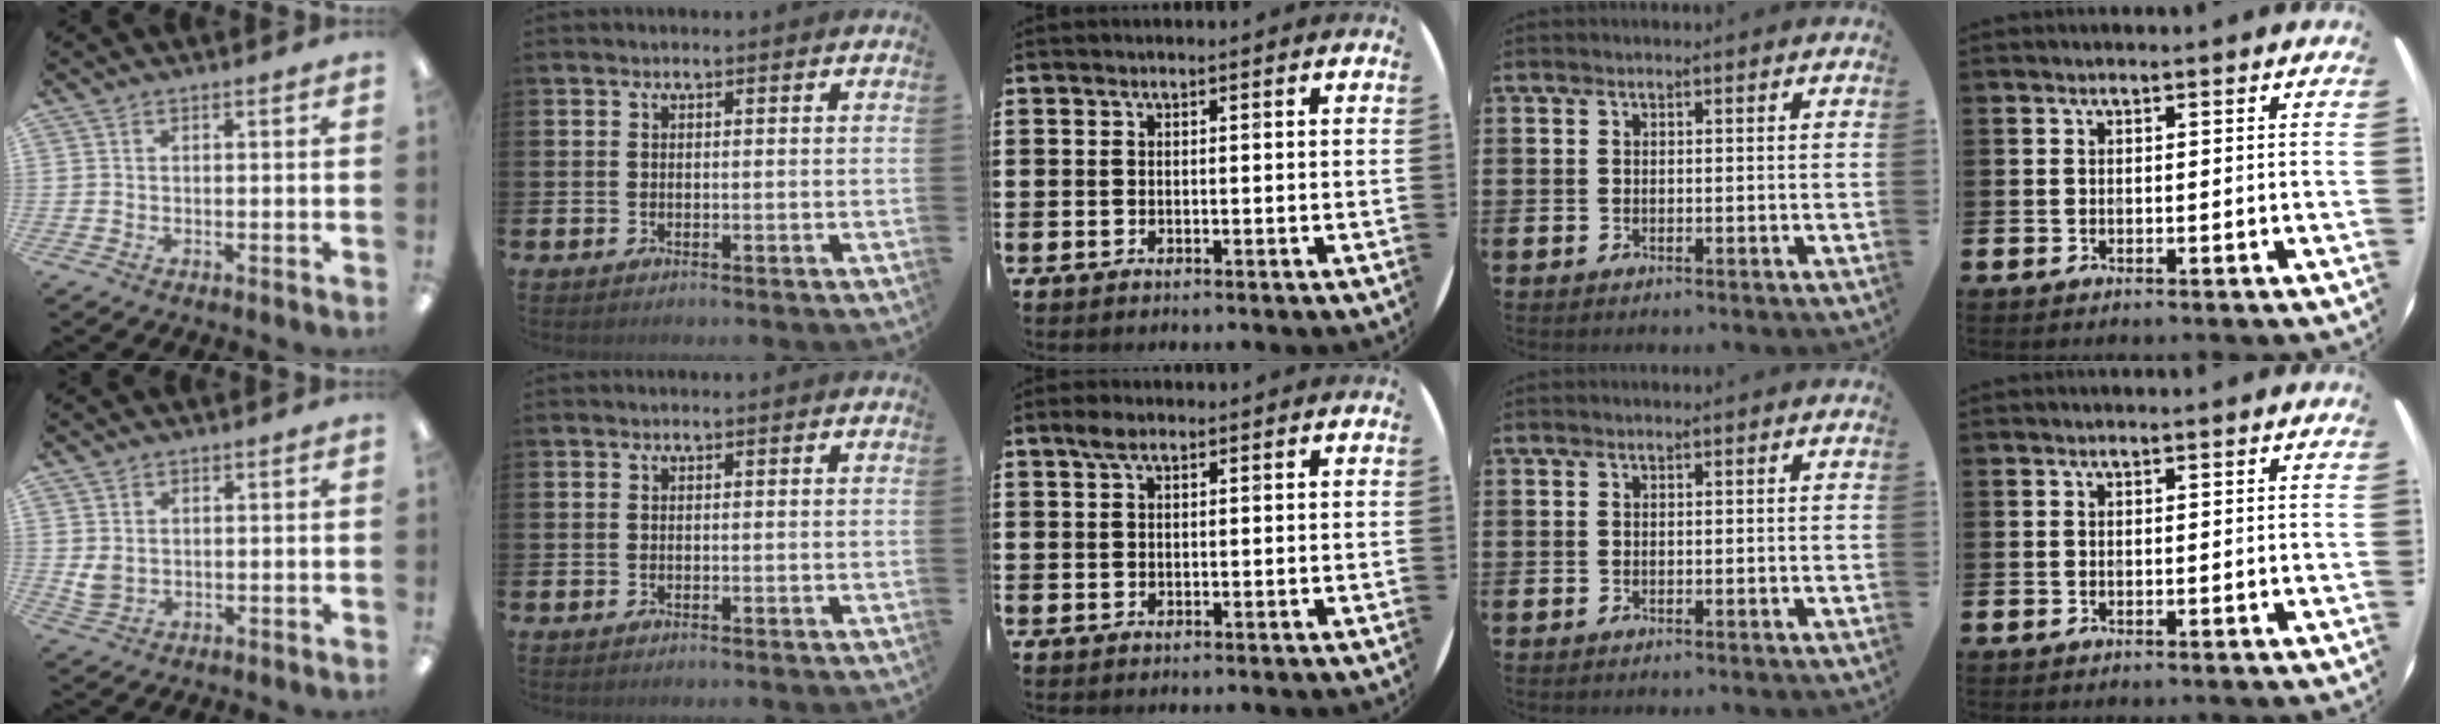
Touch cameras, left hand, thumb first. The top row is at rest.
{"thumb": {"total": 3.4, "force": [1.3, 2.6, 1.8], "torque": [-0.029, 0.000, 0.025]}, "middle": {"total": 1.9, "force": [1.1, 0.8, 1.3], "torque": [-0.020, 0.003, 0.018]}}